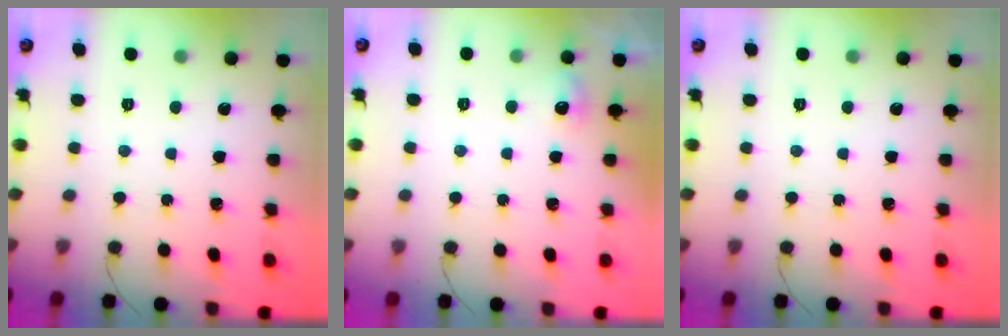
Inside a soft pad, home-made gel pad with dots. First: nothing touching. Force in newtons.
{"total": 7.5, "press": 5.3, "slide": 5.3}
{"total": 0.0}